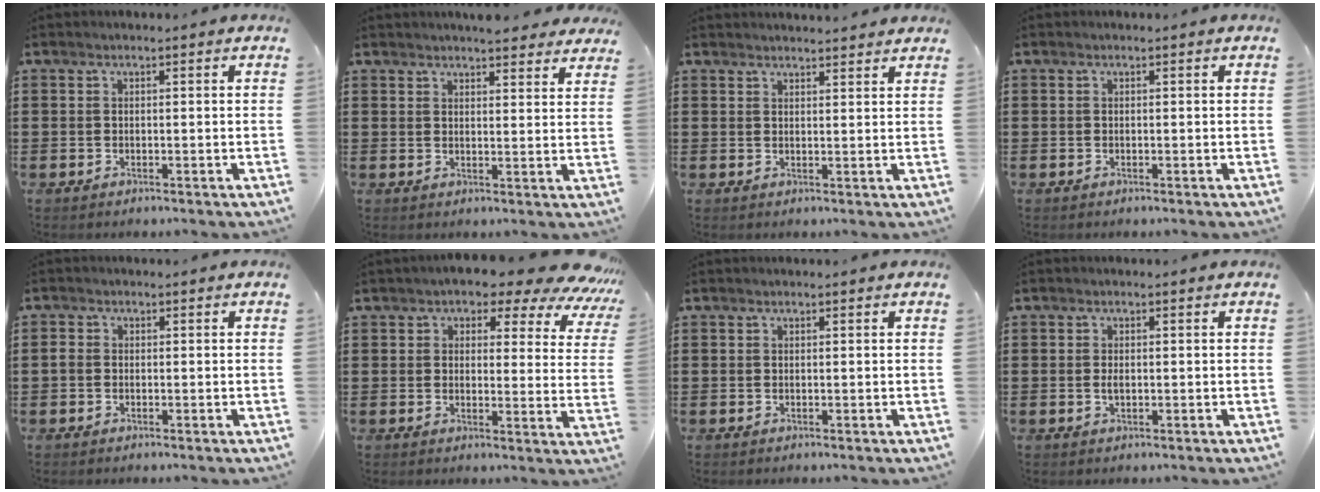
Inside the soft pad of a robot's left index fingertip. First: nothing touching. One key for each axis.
{"total": 3.7, "fx": 3.6, "fy": 0.4, "fz": 0.8, "tx": -0.016, "ty": -0.011, "tz": 0.067}
{"total": 2.1, "fx": 2.1, "fy": -0.1, "fz": 0.1, "tx": -0.006, "ty": -0.002, "tz": 0.040}
{"total": 0.0}
{"total": 1.2, "fx": -0.3, "fy": 0.9, "fz": 0.6, "tx": -0.022, "ty": 0.000, "tz": -0.009}
{"total": 5.3, "fx": 4.5, "fy": 1.6, "fz": 2.2, "tx": -0.051, "ty": -0.026, "tz": 0.071}
{"total": 0.0}
{"total": 1.2, "fx": -0.1, "fy": 0.6, "fz": 1.1, "tx": -0.023, "ty": 0.001, "tz": -0.003}